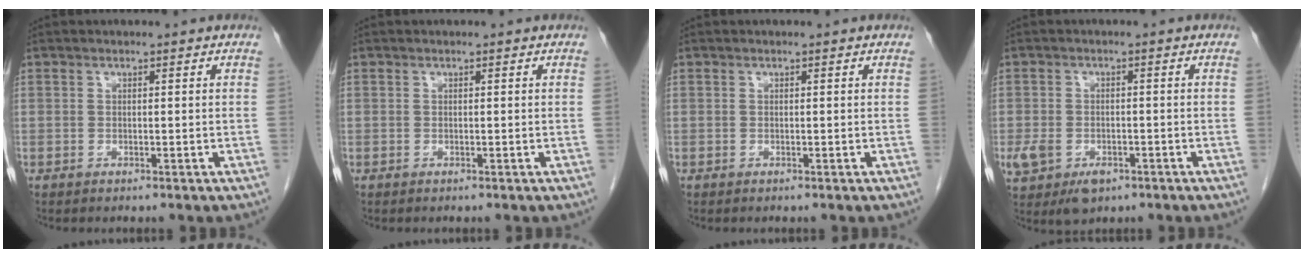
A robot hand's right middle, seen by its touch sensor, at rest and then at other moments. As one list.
[{"total": 0.0}, {"total": 0.0}, {"total": 7.9, "force": [-3.6, 5.6, 4.2], "torque": [-0.101, -0.001, -0.049]}]